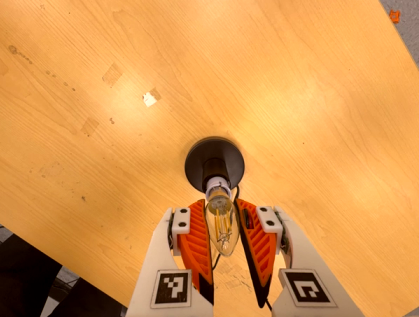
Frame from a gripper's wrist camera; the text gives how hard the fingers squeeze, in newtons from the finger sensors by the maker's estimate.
{"total": 11.5, "left": 11.1, "right": 11.9}